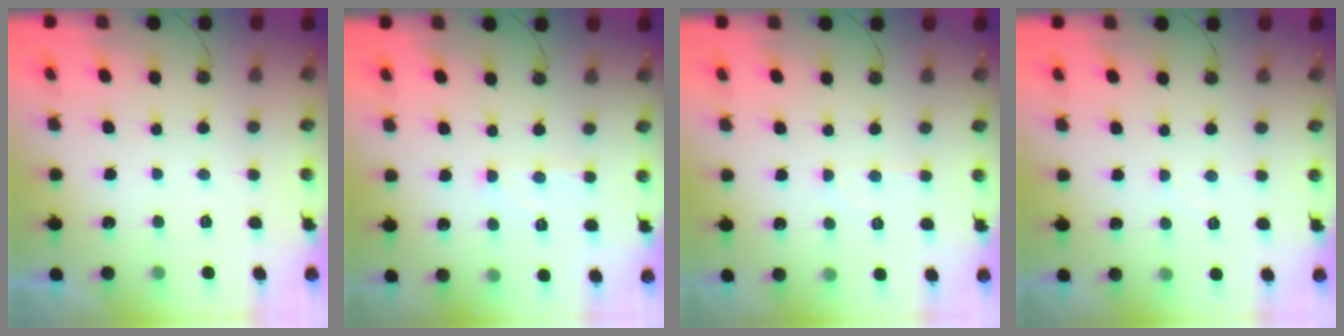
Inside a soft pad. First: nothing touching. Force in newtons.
{"total": 6.6, "press": 6.6, "slide": 0.6}
{"total": 5.5, "press": 5.5, "slide": 0.7}
{"total": 3.6, "press": 3.6, "slide": 0.6}